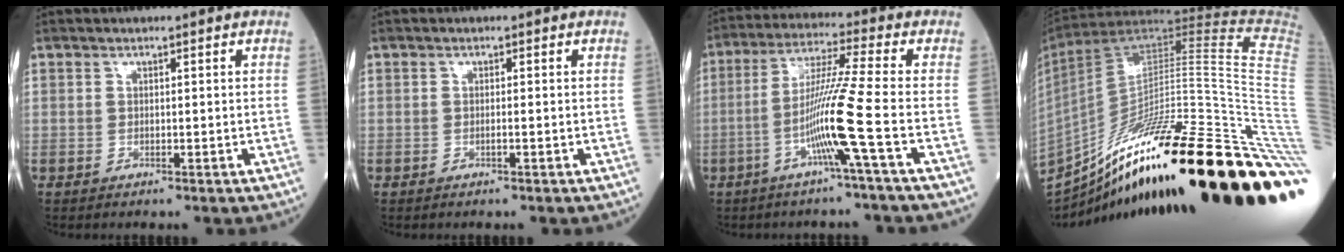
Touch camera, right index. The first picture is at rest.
{"total": 0.6, "force": [-0.2, -0.1, 0.5], "torque": [-0.010, 0.001, -0.005]}
{"total": 10.3, "force": [-3.4, -2.5, 9.4], "torque": [-0.182, -0.001, -0.069]}
{"total": 40.0, "force": [-18.4, 1.3, 35.5], "torque": [-0.441, 0.005, -0.299]}